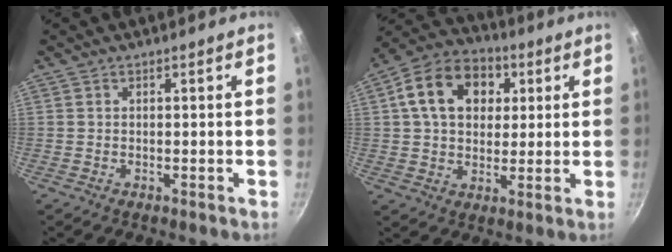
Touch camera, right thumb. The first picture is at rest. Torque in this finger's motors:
{"motor_torque": [-0.19, 1.79, 0.98, 0.12, 0.11]}